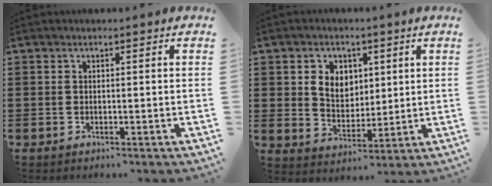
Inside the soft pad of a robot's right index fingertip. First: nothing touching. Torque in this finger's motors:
{"motor_torque": [0.82, 0.45, 0.22, 0.10]}